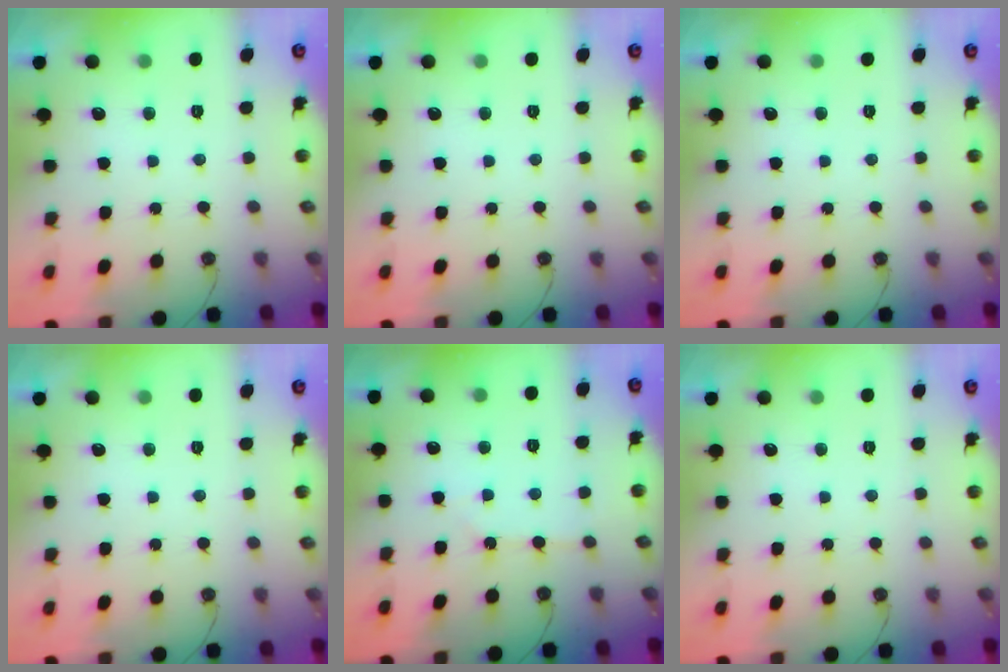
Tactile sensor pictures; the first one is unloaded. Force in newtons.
{"total": 0.0}
{"total": 0.0}
{"total": 0.0}
{"total": 5.2, "press": 5.1, "slide": 0.8}
{"total": 0.0}